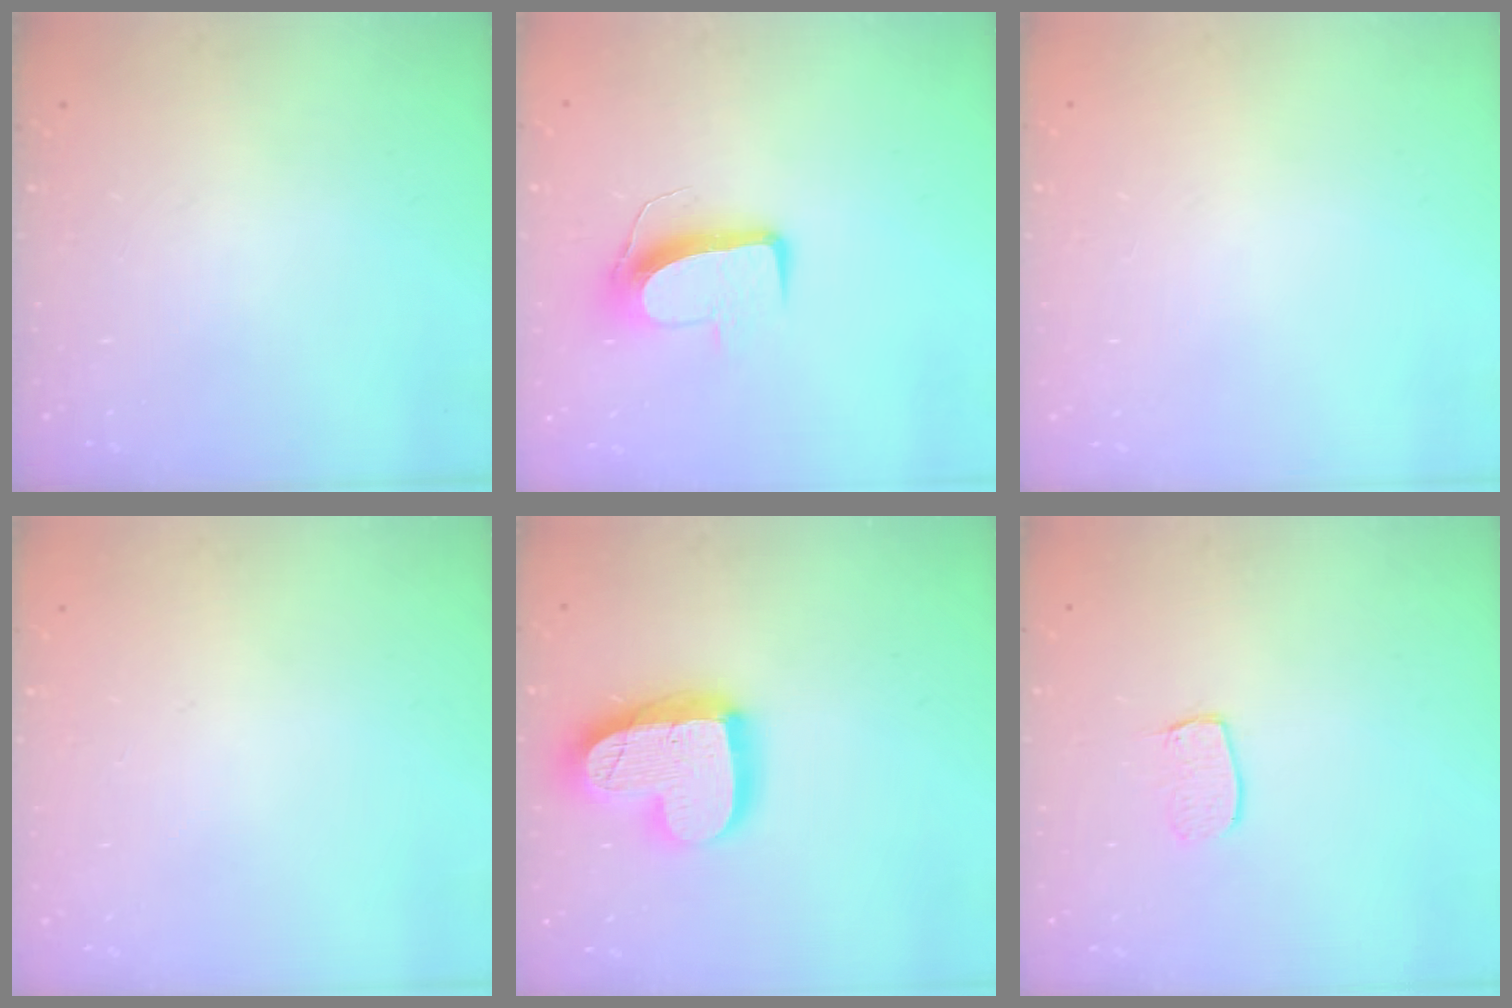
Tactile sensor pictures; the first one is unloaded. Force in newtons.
{"total": 9.8, "press": 9.8, "slide": 0.8}
{"total": 0.5, "press": 0.5, "slide": 0.1}
{"total": 0.0}
{"total": 18.7, "press": 18.7, "slide": 1.4}
{"total": 6.6, "press": 6.6, "slide": 0.4}